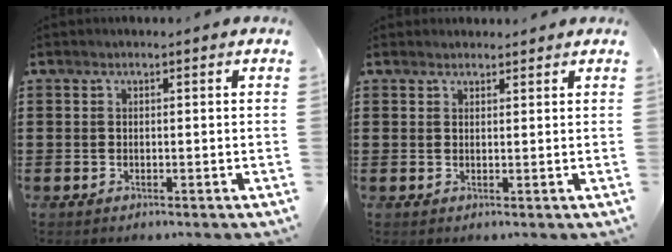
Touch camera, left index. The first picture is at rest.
{"total": 1.4, "force": [1.3, 0.4, 0.0], "torque": [-0.002, 0.002, 0.027]}